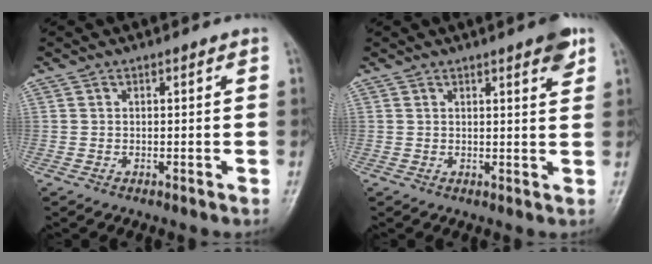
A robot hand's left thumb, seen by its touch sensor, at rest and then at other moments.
{"total": 3.9, "force": [2.4, 0.7, 2.9], "torque": [-0.032, -0.011, 0.028]}